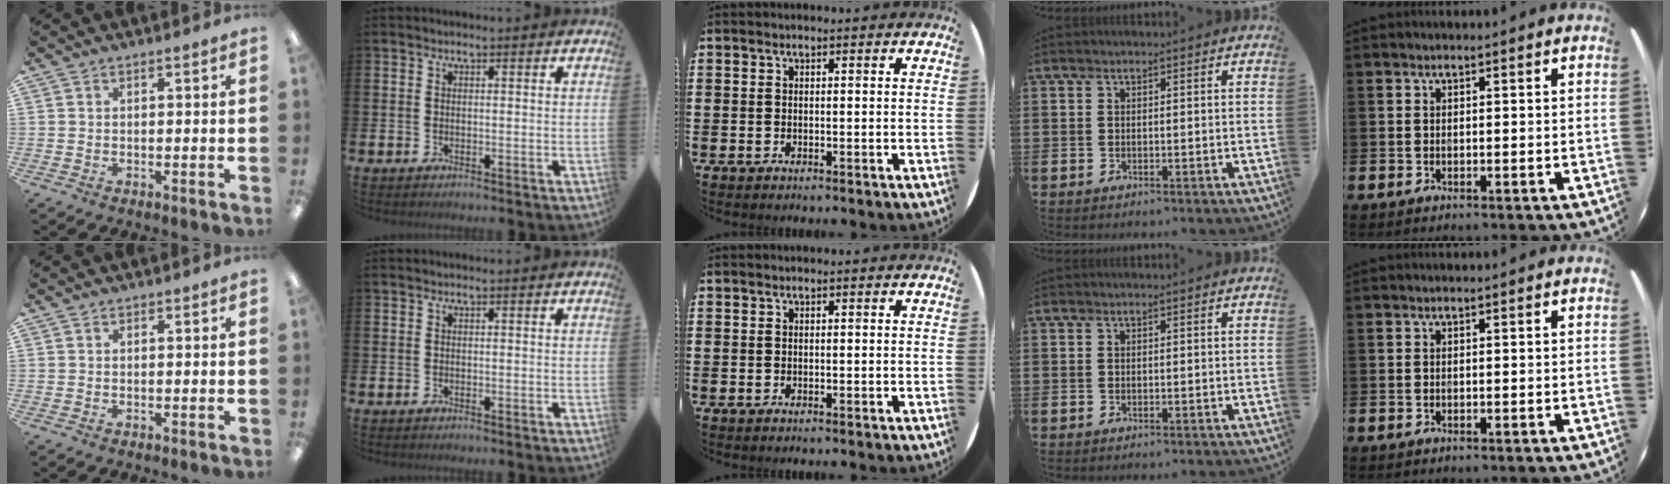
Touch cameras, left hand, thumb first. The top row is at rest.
{}